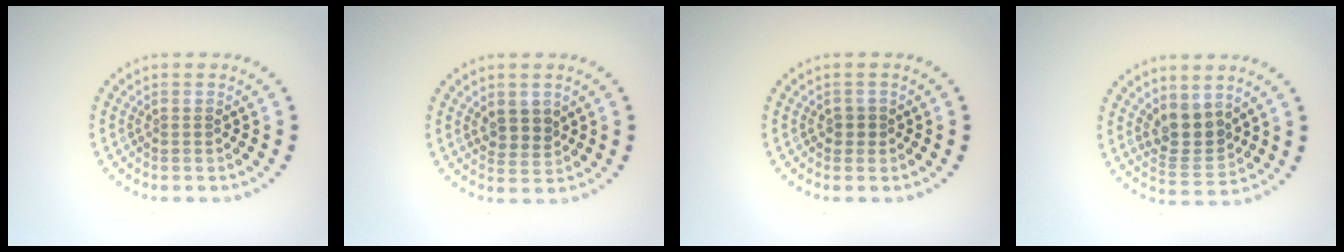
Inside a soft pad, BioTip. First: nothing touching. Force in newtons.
{"total": 2.1, "press": 2.0, "slide": 0.7}
{"total": 1.0, "press": 0.9, "slide": 0.4}
{"total": 3.7, "press": 3.3, "slide": 1.7}